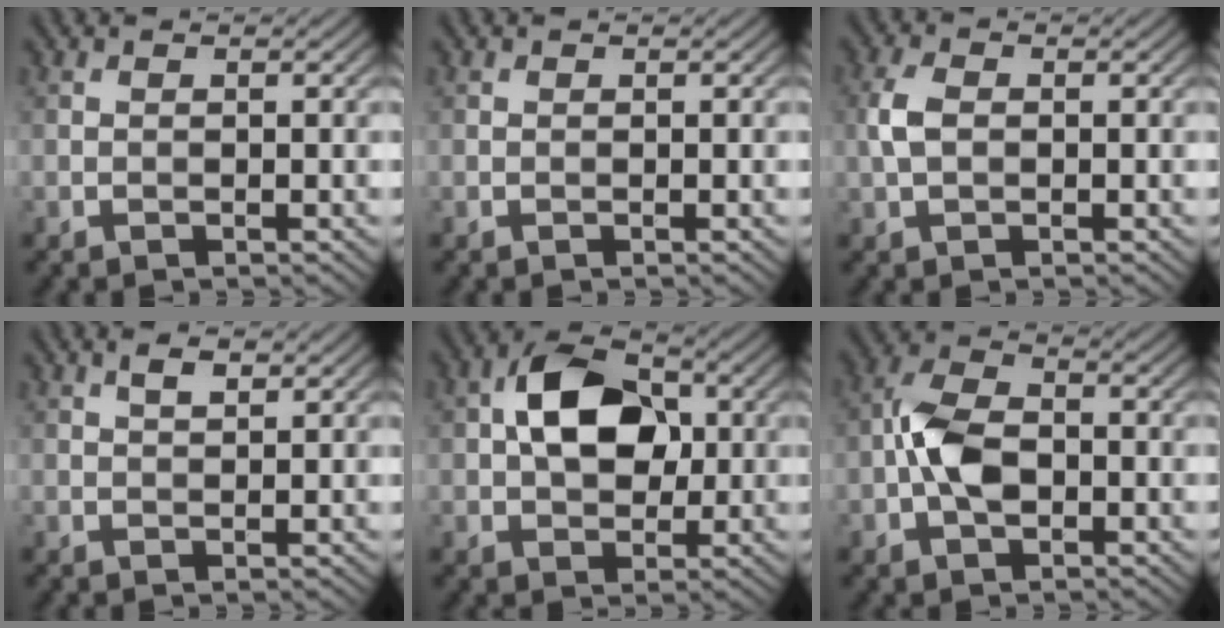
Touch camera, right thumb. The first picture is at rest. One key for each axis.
{"total": 0.0}
{"total": 3.0, "fx": -0.1, "fy": 1.8, "fz": 2.3, "tx": -0.061, "ty": 0.006, "tz": -0.003}
{"total": 1.6, "fx": 0.9, "fy": 0.6, "fz": 1.3, "tx": -0.026, "ty": 0.003, "tz": 0.017}
{"total": 9.1, "fx": 1.2, "fy": 6.0, "fz": 6.7, "tx": -0.121, "ty": 0.017, "tz": 0.013}
{"total": 6.3, "fx": -1.5, "fy": 3.7, "fz": 4.9, "tx": -0.107, "ty": 0.008, "tz": -0.035}